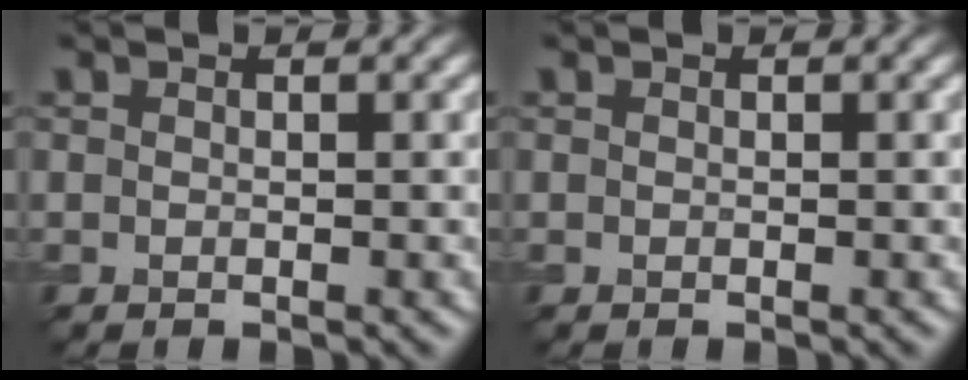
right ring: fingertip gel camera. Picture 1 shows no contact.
{"total": 0.0}